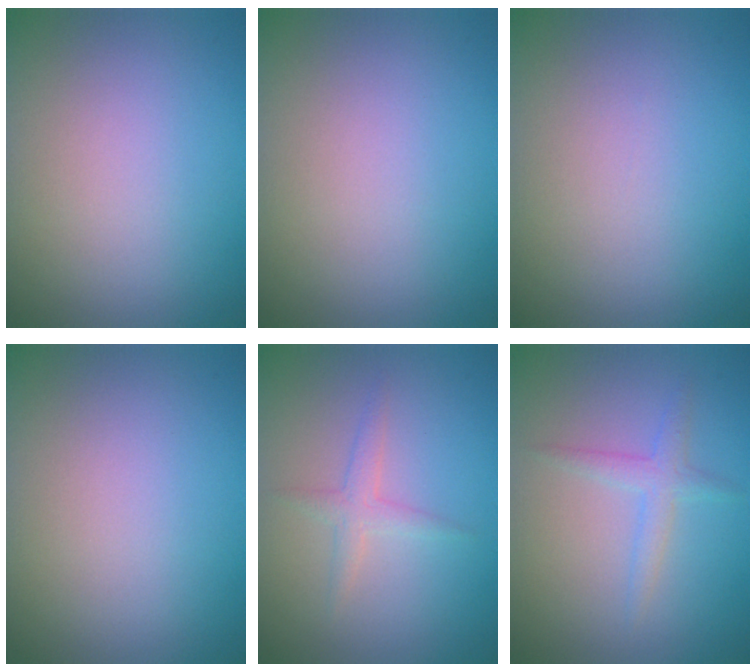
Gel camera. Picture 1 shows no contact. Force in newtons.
{"total": 0.0}
{"total": 0.0}
{"total": 0.0}
{"total": 1.5, "press": 1.5, "slide": 0.1}
{"total": 1.8, "press": 1.8, "slide": 0.1}